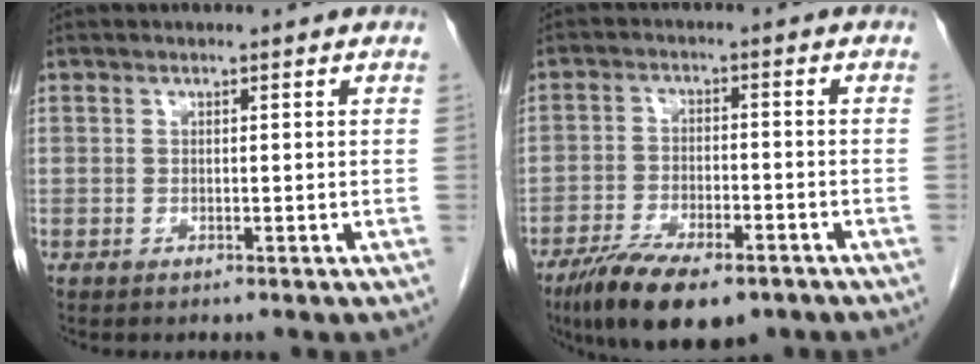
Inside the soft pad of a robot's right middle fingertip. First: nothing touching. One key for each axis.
{"total": 12.2, "fx": -8.6, "fy": 4.1, "fz": 7.7, "tx": -0.125, "ty": -0.013, "tz": -0.139}